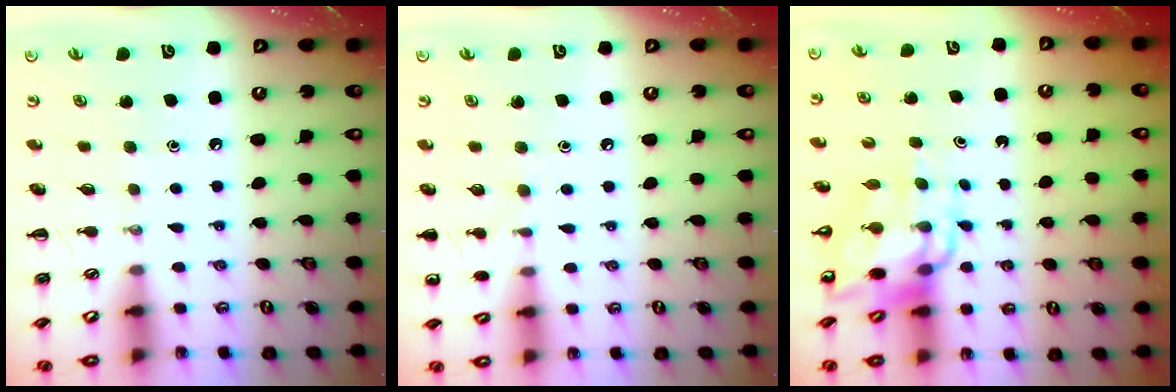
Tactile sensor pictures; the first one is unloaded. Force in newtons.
{"total": 4.8, "press": 4.6, "slide": 1.5}
{"total": 12.0, "press": 11.4, "slide": 3.8}